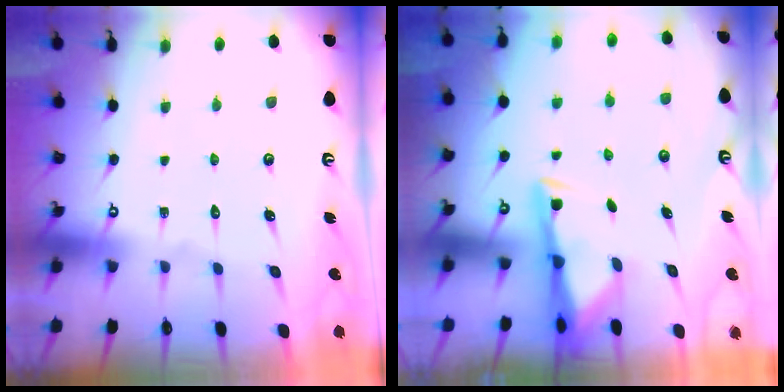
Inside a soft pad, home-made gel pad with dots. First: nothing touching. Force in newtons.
{"total": 3.0, "press": 2.9, "slide": 0.5}